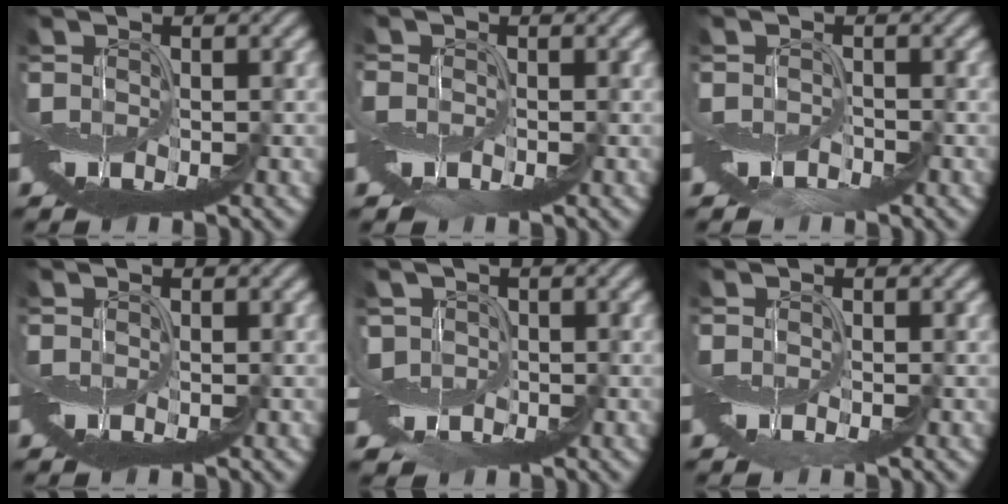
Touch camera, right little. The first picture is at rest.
{"total": 0.9, "force": [-0.6, 0.3, -0.6], "torque": [0.022, 0.009, -0.006]}
{"total": 0.9, "force": [-0.7, -0.1, -0.6], "torque": [0.010, -0.003, -0.012]}
{"total": 0.0}
{"total": 2.8, "force": [0.1, 2.0, 1.9], "torque": [-0.019, 0.009, 0.007]}
{"total": 0.7, "force": [0.2, -0.4, -0.4], "torque": [0.005, 0.001, 0.003]}